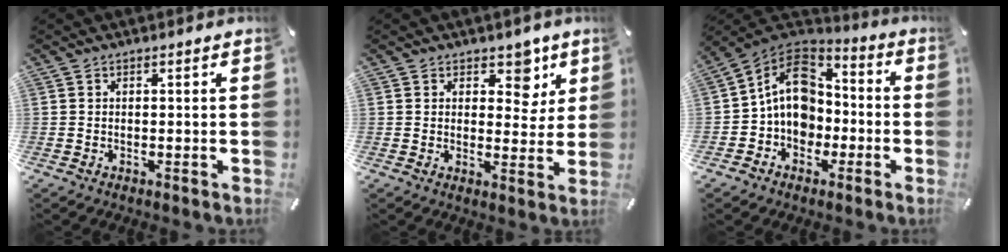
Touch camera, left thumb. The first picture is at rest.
{"total": 6.9, "force": [3.8, 4.5, 3.5], "torque": [-0.021, -0.021, 0.057]}
{"total": 12.8, "force": [-1.0, 10.9, 6.5], "torque": [-0.110, 0.019, -0.014]}